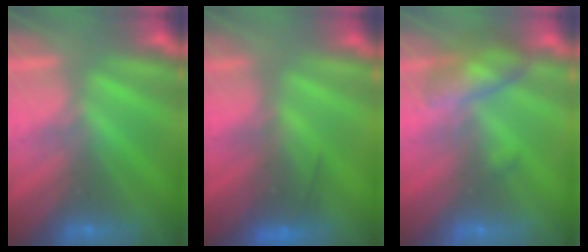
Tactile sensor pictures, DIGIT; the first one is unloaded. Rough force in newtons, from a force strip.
{"total": 6.8}
{"total": 2.7}